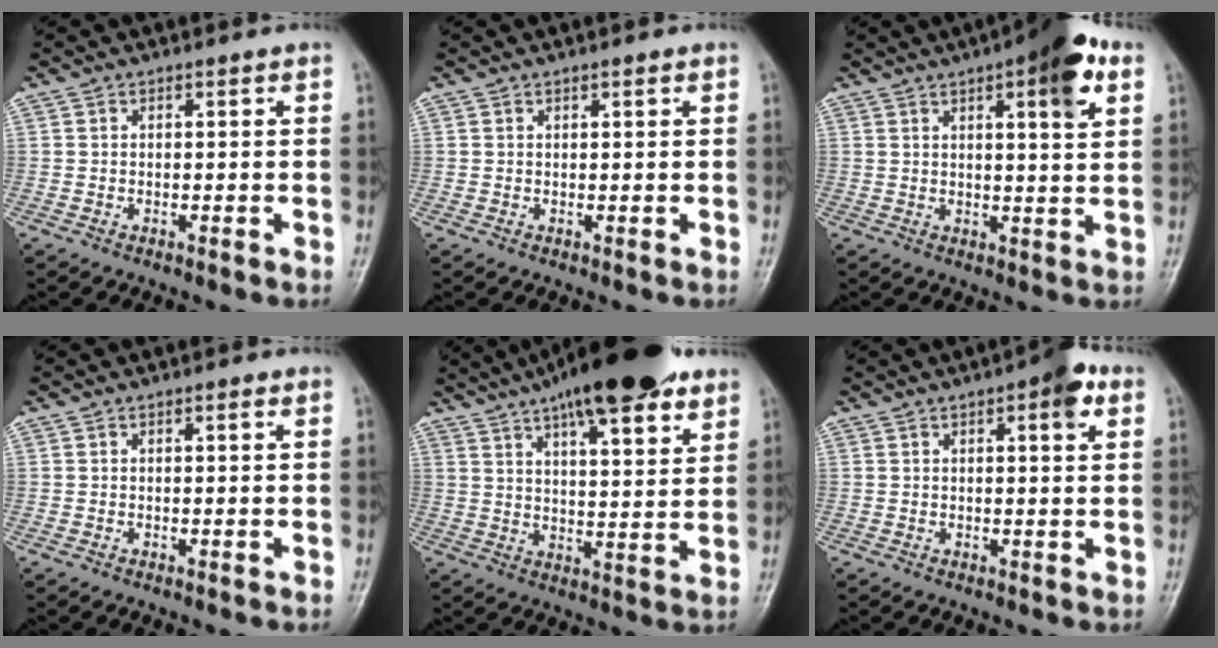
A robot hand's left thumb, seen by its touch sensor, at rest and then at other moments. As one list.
[{"total": 0.9, "force": [0.6, 0.3, 0.6], "torque": [-0.009, -0.001, 0.008]}, {"total": 11.3, "force": [5.4, 2.9, 9.5], "torque": [-0.116, -0.011, 0.067]}, {"total": 0.7, "force": [0.3, 0.2, 0.6], "torque": [-0.010, 0.000, 0.004]}, {"total": 20.1, "force": [13.2, 5.7, 14.1], "torque": [-0.196, -0.027, 0.201]}, {"total": 5.5, "force": [2.5, 1.6, 4.6], "torque": [-0.054, -0.003, 0.026]}]